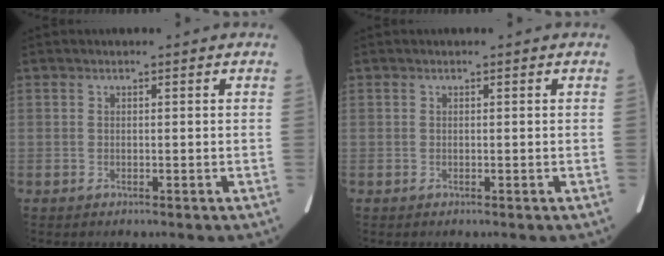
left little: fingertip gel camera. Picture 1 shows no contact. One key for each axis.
{"total": 0.0}